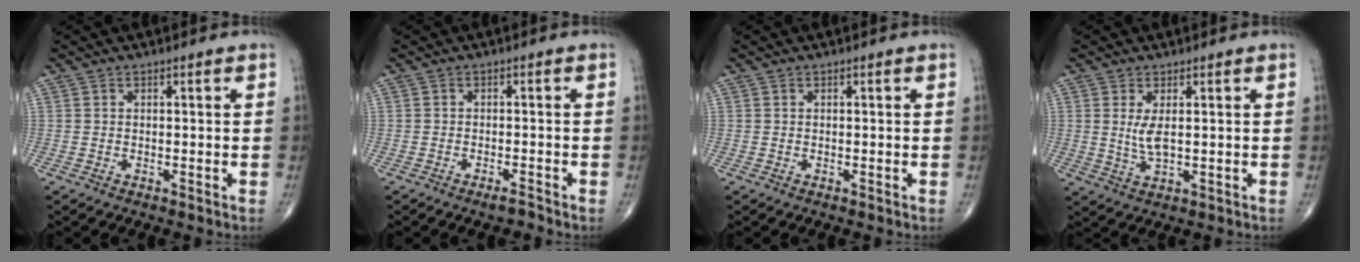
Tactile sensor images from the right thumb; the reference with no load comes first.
{"total": 1.6, "force": [-1.4, 0.2, 0.9], "torque": [-0.017, 0.002, -0.027]}
{"total": 0.0}
{"total": 3.8, "force": [0.7, 1.3, 3.5], "torque": [-0.072, -0.013, 0.021]}